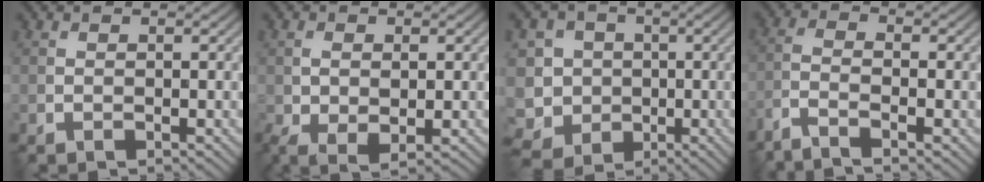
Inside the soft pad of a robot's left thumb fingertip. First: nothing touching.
{"total": 4.7, "force": [-0.5, 2.7, 3.8], "torque": [-0.081, -0.011, -0.002]}
{"total": 7.5, "force": [-1.2, 7.0, 2.5], "torque": [-0.081, -0.006, -0.047]}
{"total": 4.0, "force": [-2.8, 0.6, 2.8], "torque": [-0.056, -0.002, -0.071]}